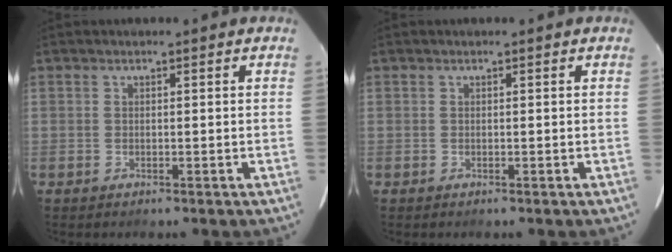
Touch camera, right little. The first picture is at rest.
{"total": 0.0}